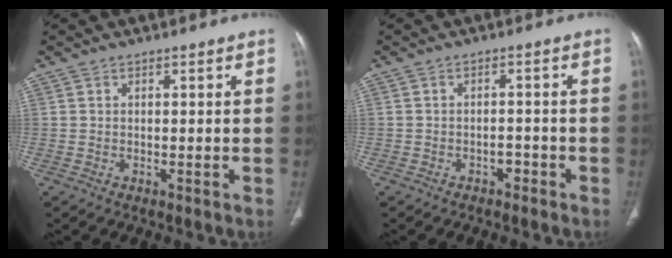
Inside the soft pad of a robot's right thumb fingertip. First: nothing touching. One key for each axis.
{"total": 2.1, "fx": -1.4, "fy": 1.4, "fz": 0.8, "tx": -0.009, "ty": 0.015, "tz": -0.018}